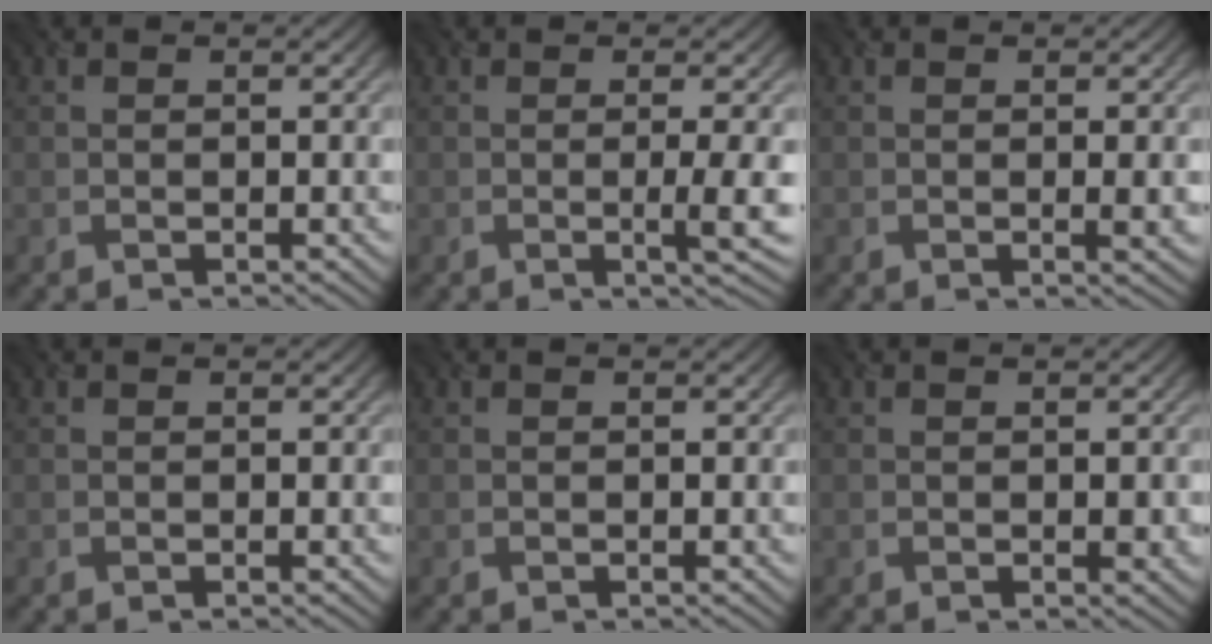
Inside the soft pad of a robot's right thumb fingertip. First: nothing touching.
{"total": 3.1, "force": [-0.2, 0.3, 3.1], "torque": [-0.057, 0.001, -0.005]}
{"total": 1.3, "force": [0.0, 0.1, 1.3], "torque": [-0.023, -0.003, -0.001]}
{"total": 0.0}
{"total": 0.0}
{"total": 1.0, "force": [-0.1, 0.6, 0.8], "torque": [-0.010, -0.005, 0.001]}